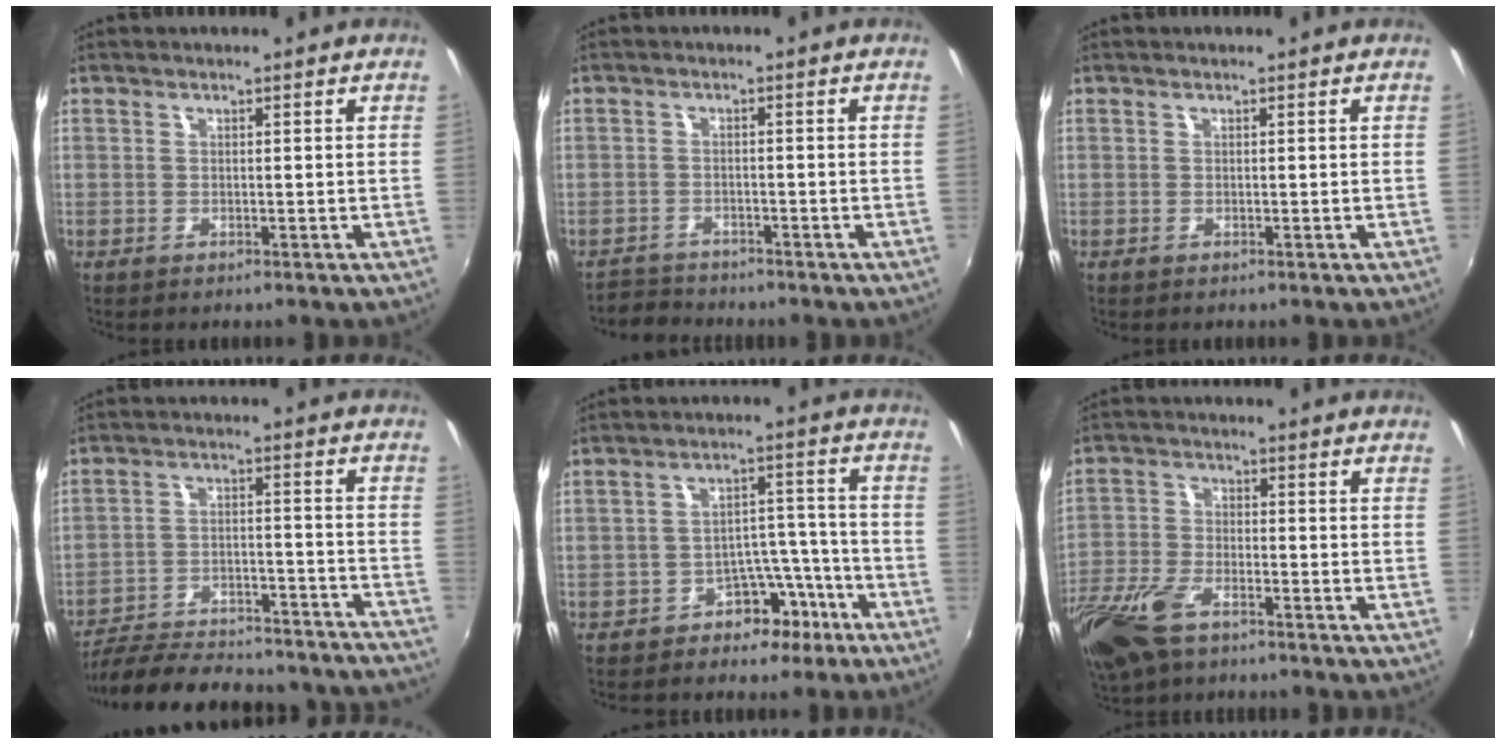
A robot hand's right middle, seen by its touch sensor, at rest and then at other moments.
{"total": 3.3, "force": [-3.1, 1.1, -0.4], "torque": [-0.007, 0.006, -0.061]}
{"total": 0.0}
{"total": 29.5, "force": [-26.5, 6.3, 11.2], "torque": [-0.203, -0.016, -0.347]}
{"total": 7.7, "force": [-5.3, 5.0, 2.4], "torque": [-0.025, 0.047, -0.067]}
{"total": 12.3, "force": [-8.2, 5.3, 7.4], "torque": [-0.182, -0.023, -0.165]}